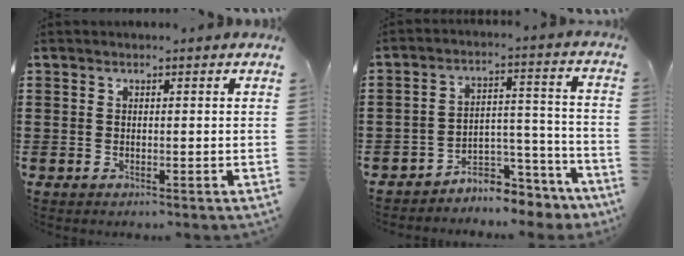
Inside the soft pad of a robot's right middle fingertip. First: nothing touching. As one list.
[{"total": 5.1, "force": [-4.7, 1.6, 0.8], "torque": [-0.017, 0.011, -0.093]}]